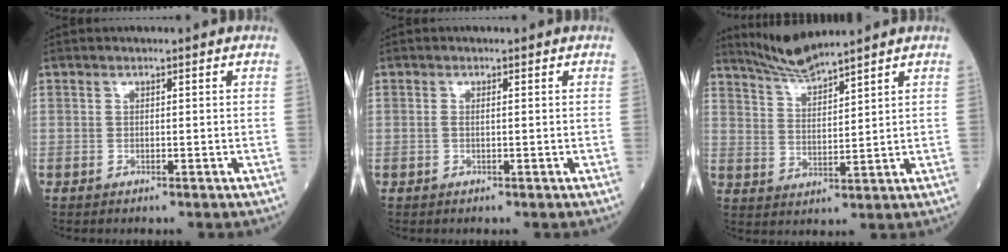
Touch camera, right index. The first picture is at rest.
{"total": 0.7, "force": [0.0, 0.1, 0.6], "torque": [-0.018, -0.001, 0.000]}
{"total": 6.3, "force": [6.0, -0.7, 1.7], "torque": [-0.043, -0.004, 0.124]}